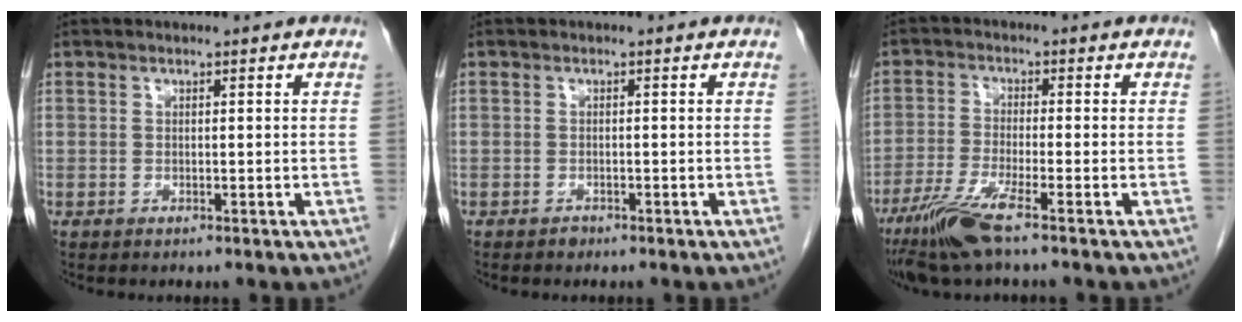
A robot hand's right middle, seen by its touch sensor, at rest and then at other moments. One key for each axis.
{"total": 0.7, "fx": -0.6, "fy": 0.3, "fz": 0.1, "tx": -0.002, "ty": 0.000, "tz": -0.011}
{"total": 7.3, "fx": -4.9, "fy": 0.0, "fz": 5.5, "tx": -0.117, "ty": -0.022, "tz": -0.097}